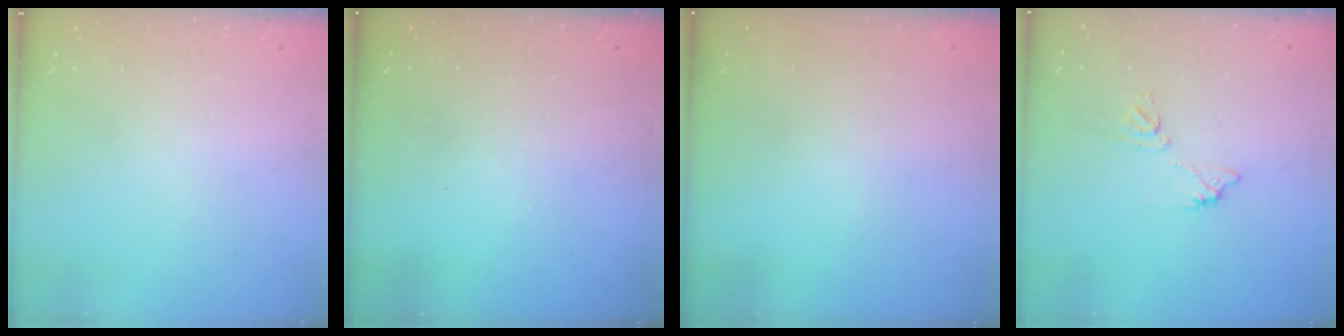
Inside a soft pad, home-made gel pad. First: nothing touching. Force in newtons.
{"total": 3.1, "press": 3.1, "slide": 0.1}
{"total": 2.9, "press": 2.9, "slide": 0.1}
{"total": 6.6, "press": 6.6, "slide": 0.4}